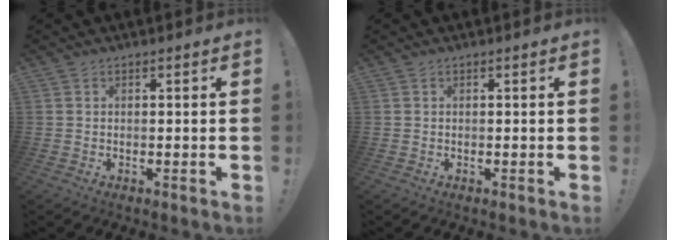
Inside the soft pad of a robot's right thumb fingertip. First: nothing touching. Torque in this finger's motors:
{"motor_torque": [0.00, 0.00, 0.00, 0.00, 0.00]}